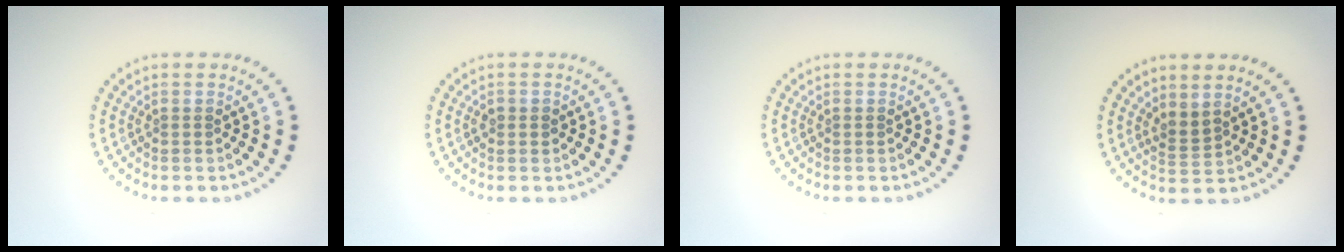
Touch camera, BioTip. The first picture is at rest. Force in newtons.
{"total": 1.0, "press": 1.0, "slide": 0.3}
{"total": 0.0}
{"total": 1.7, "press": 1.2, "slide": 1.1}